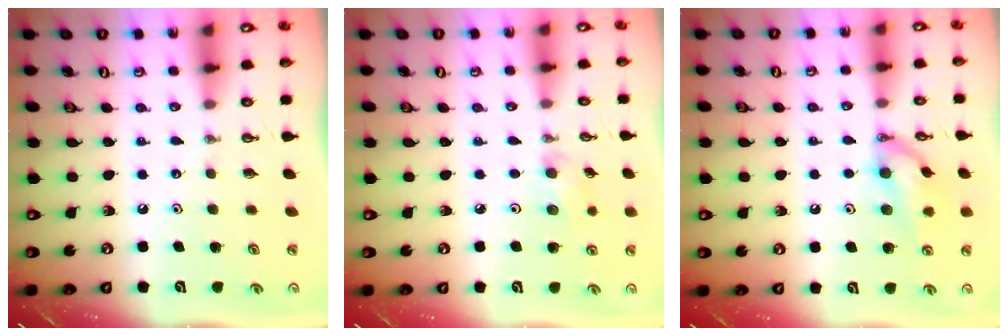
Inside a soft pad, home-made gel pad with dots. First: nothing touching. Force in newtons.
{"total": 5.9, "press": 4.2, "slide": 4.1}
{"total": 12.6, "press": 12.4, "slide": 1.8}